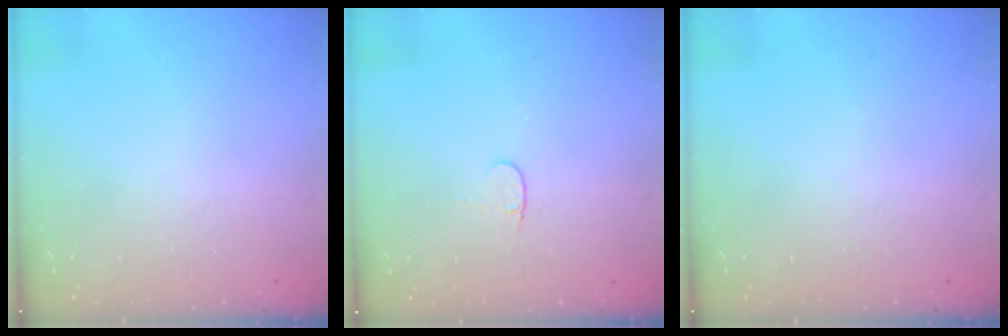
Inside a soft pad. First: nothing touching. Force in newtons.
{"total": 3.3, "press": 3.3, "slide": 0.4}
{"total": 0.0}